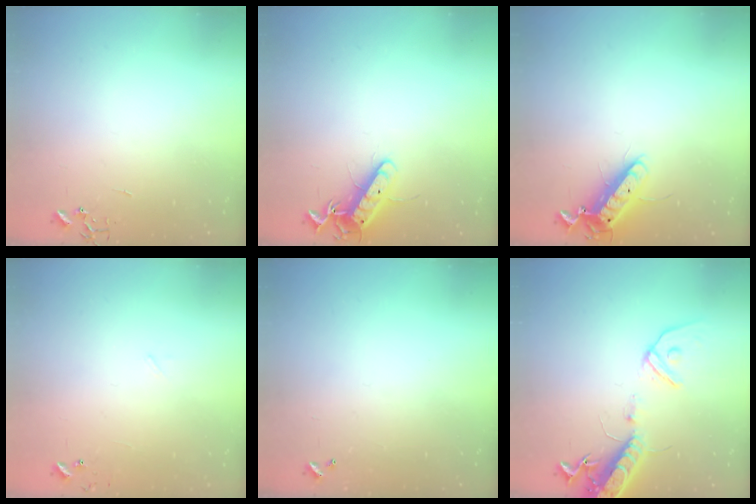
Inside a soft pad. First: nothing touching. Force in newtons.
{"total": 12.2, "press": 12.2, "slide": 0.9}
{"total": 12.0, "press": 11.8, "slide": 2.1}
{"total": 6.6, "press": 6.6, "slide": 0.5}
{"total": 0.0}
{"total": 15.1, "press": 14.7, "slide": 3.4}